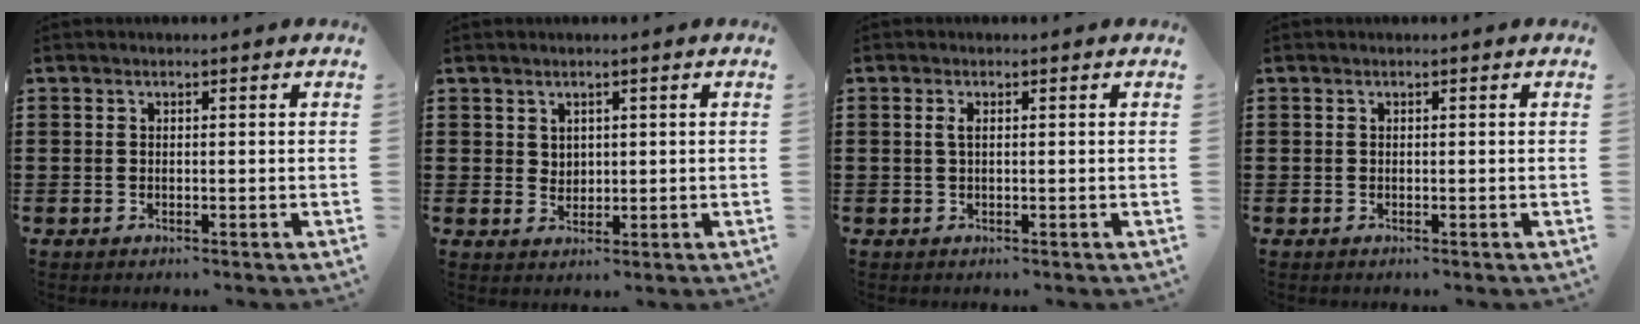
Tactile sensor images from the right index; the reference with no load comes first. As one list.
[{"total": 2.0, "force": [1.2, 1.6, 0.3], "torque": [-0.011, 0.008, 0.022]}, {"total": 1.2, "force": [0.2, 0.4, 1.1], "torque": [-0.024, 0.003, 0.003]}, {"total": 0.0}]